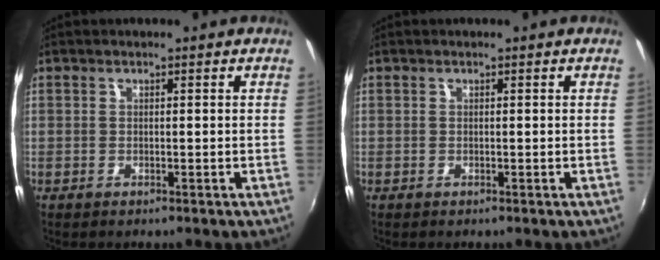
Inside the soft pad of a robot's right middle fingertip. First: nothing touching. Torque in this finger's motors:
{"motor_torque": [0.18, -0.08, 0.04, 0.00]}